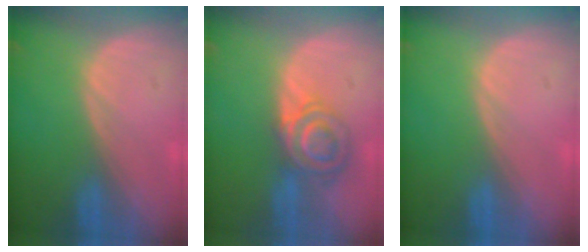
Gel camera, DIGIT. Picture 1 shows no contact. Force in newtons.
{"total": 7.1, "press": 6.0, "slide": 3.8}
{"total": 0.0}